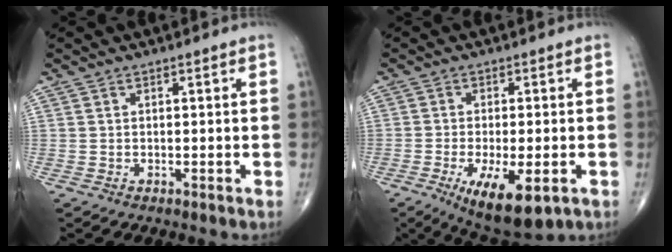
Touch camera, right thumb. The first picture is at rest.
{"total": 11.7, "force": [-4.7, 4.2, 9.9], "torque": [-0.161, -0.013, -0.067]}